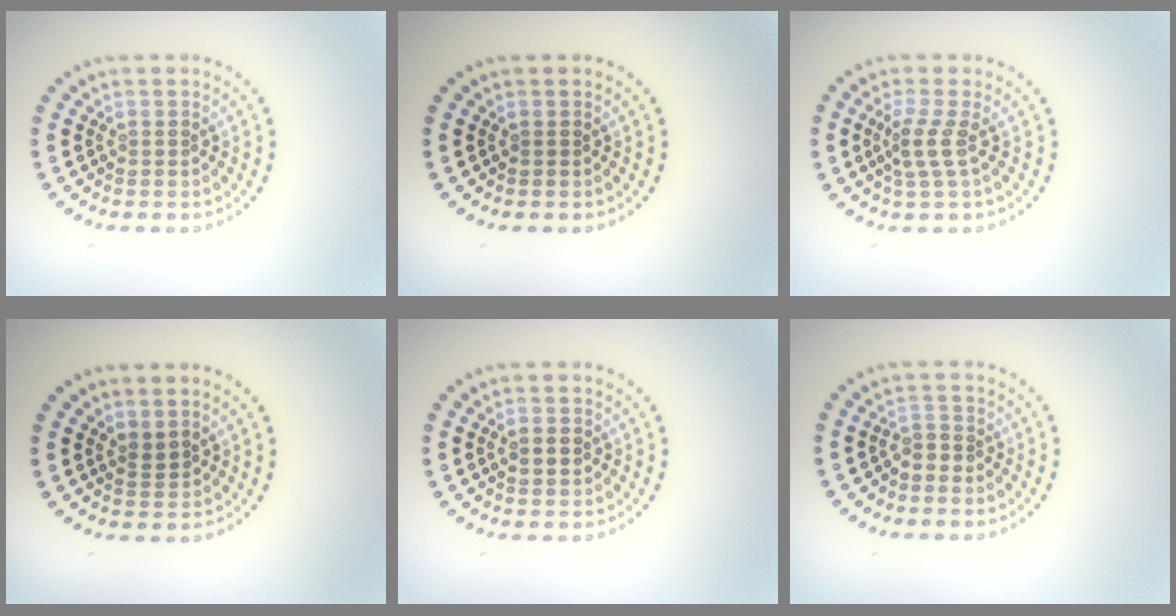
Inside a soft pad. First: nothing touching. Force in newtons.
{"total": 0.0}
{"total": 2.2, "press": 1.5, "slide": 1.6}
{"total": 1.2, "press": 1.0, "slide": 0.7}
{"total": 2.1, "press": 2.1, "slide": 0.1}
{"total": 1.4, "press": 1.1, "slide": 0.8}